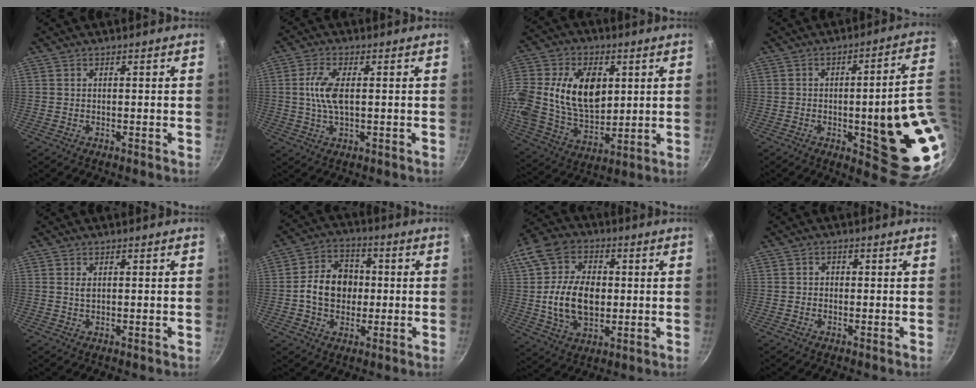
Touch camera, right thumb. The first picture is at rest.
{"total": 6.6, "force": [0.6, 2.8, 6.0], "torque": [-0.129, 0.005, 0.009]}
{"total": 23.1, "force": [4.8, 15.7, 16.3], "torque": [-0.325, 0.004, 0.089]}
{"total": 20.4, "force": [-2.2, 5.6, 19.4], "torque": [-0.204, 0.001, -0.022]}
{"total": 1.1, "force": [0.4, 0.4, 1.0], "torque": [-0.018, -0.002, 0.007]}
{"total": 11.2, "force": [-0.3, 8.8, 6.9], "torque": [-0.084, 0.018, -0.016]}
{"total": 18.2, "force": [0.6, 12.8, 12.9], "torque": [-0.235, 0.016, 0.009]}
{"total": 1.1, "force": [-0.2, 1.0, 0.5], "torque": [-0.006, 0.004, -0.005]}